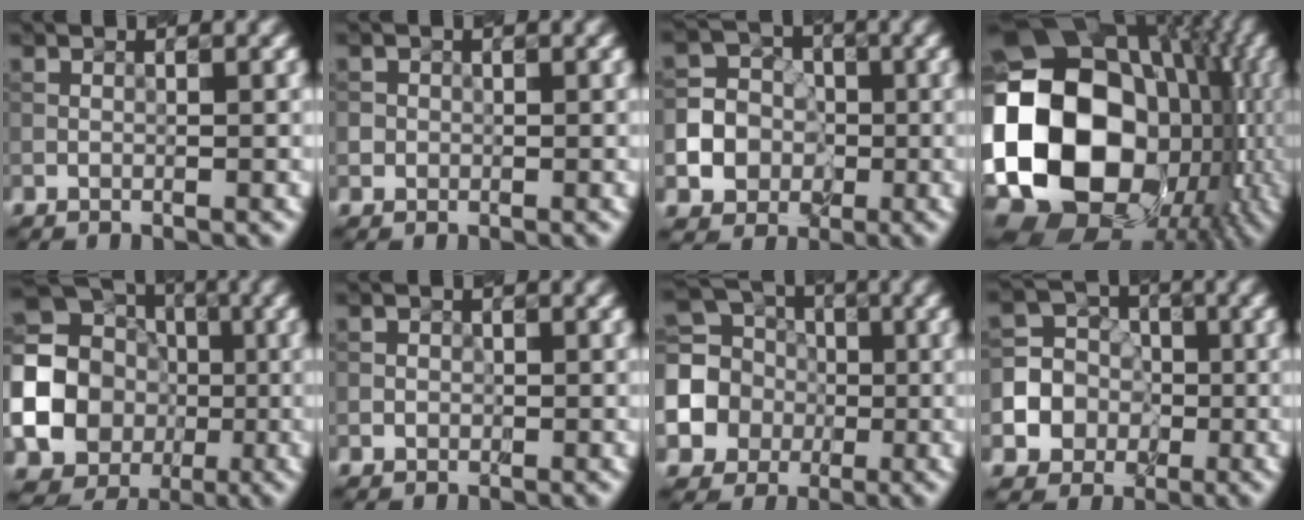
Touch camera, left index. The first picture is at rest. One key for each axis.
{"total": 1.1, "fx": 0.1, "fy": 1.1, "fz": 0.1, "tx": 0.011, "ty": 0.003, "tz": -0.005}
{"total": 8.8, "fx": -2.7, "fy": 8.2, "fz": 1.9, "tx": -0.047, "ty": -0.016, "tz": -0.062}
{"total": 22.9, "fx": -1.9, "fy": 17.6, "fz": 14.5, "tx": -0.311, "ty": -0.007, "tz": -0.032}
{"total": 24.6, "fx": -3.1, "fy": 23.5, "fz": 6.8, "tx": -0.172, "ty": -0.013, "tz": -0.111}
{"total": 1.0, "fx": 0.0, "fy": 0.9, "fz": 0.2, "tx": 0.010, "ty": 0.002, "tz": -0.004}
{"total": 9.5, "fx": -1.0, "fy": 8.7, "fz": 3.7, "tx": -0.101, "ty": -0.003, "tz": -0.046}
{"total": 7.3, "fx": -2.2, "fy": 6.8, "fz": 1.3, "tx": -0.026, "ty": 0.003, "tz": -0.059}